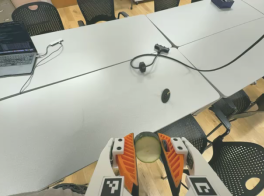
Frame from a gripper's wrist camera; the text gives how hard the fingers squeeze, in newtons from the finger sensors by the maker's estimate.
{"total": 8.2, "left": 8.2, "right": 8.3}